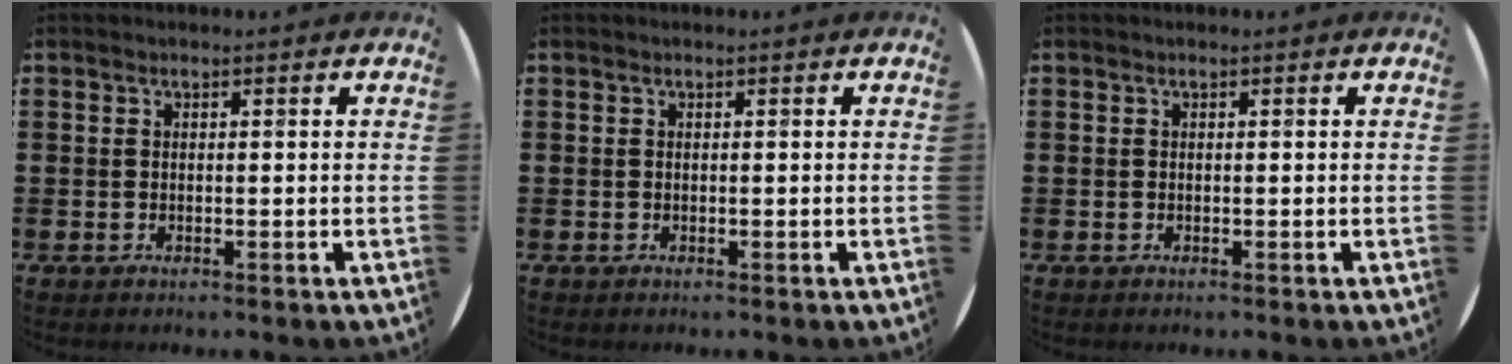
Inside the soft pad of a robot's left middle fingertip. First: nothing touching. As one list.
[{"total": 0.0}, {"total": 0.0}]